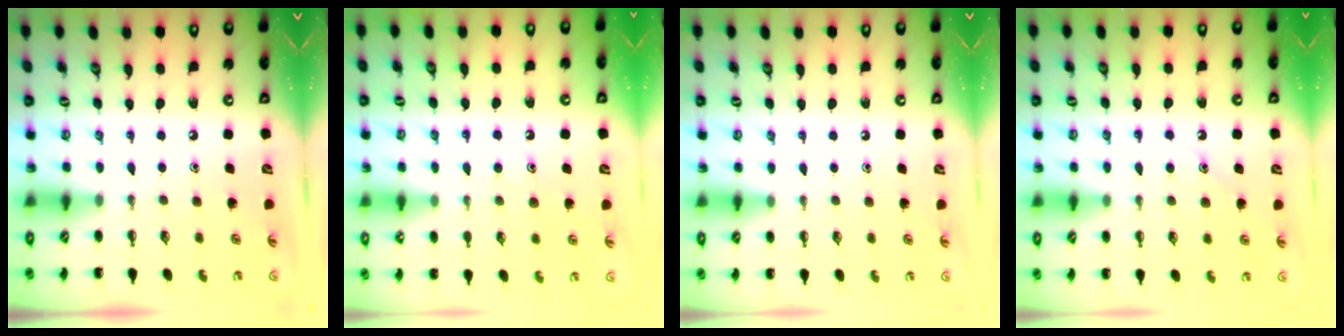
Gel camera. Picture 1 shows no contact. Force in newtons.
{"total": 8.9, "press": 8.9, "slide": 1.1}
{"total": 4.8, "press": 4.6, "slide": 1.6}
{"total": 9.9, "press": 9.8, "slide": 1.1}